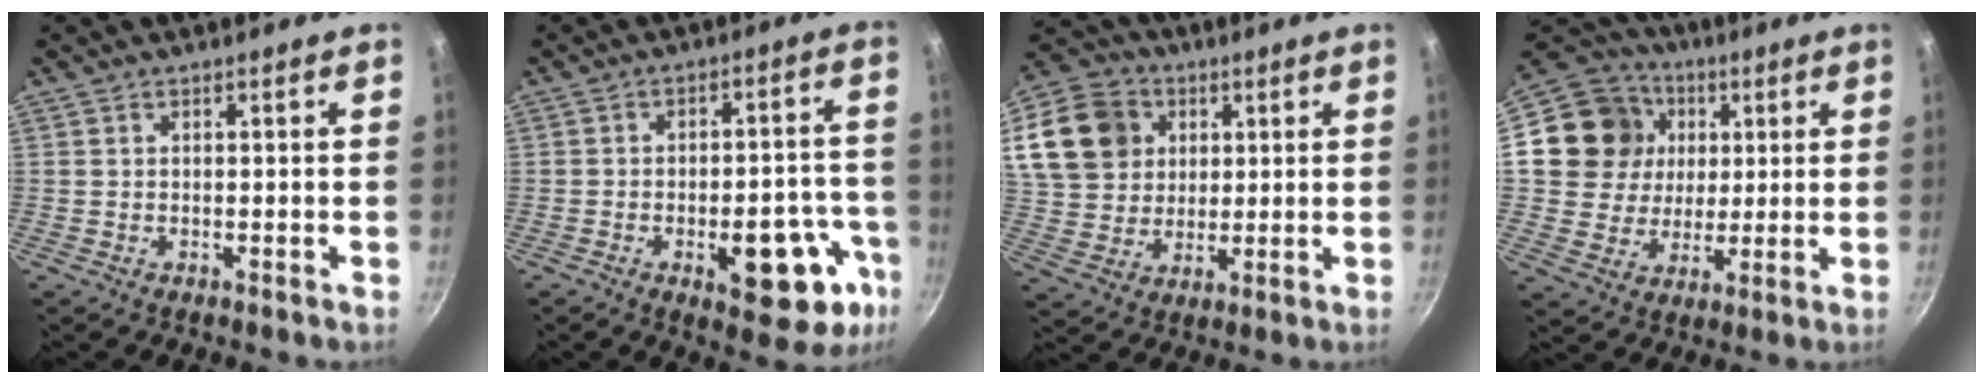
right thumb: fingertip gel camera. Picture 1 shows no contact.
{"total": 15.8, "force": [-6.5, 7.3, 12.4], "torque": [-0.094, 0.036, -0.078]}
{"total": 19.3, "force": [6.1, 15.8, 9.2], "torque": [-0.182, 0.016, 0.115]}
{"total": 16.2, "force": [3.4, 14.6, 6.2], "torque": [-0.093, 0.014, 0.055]}